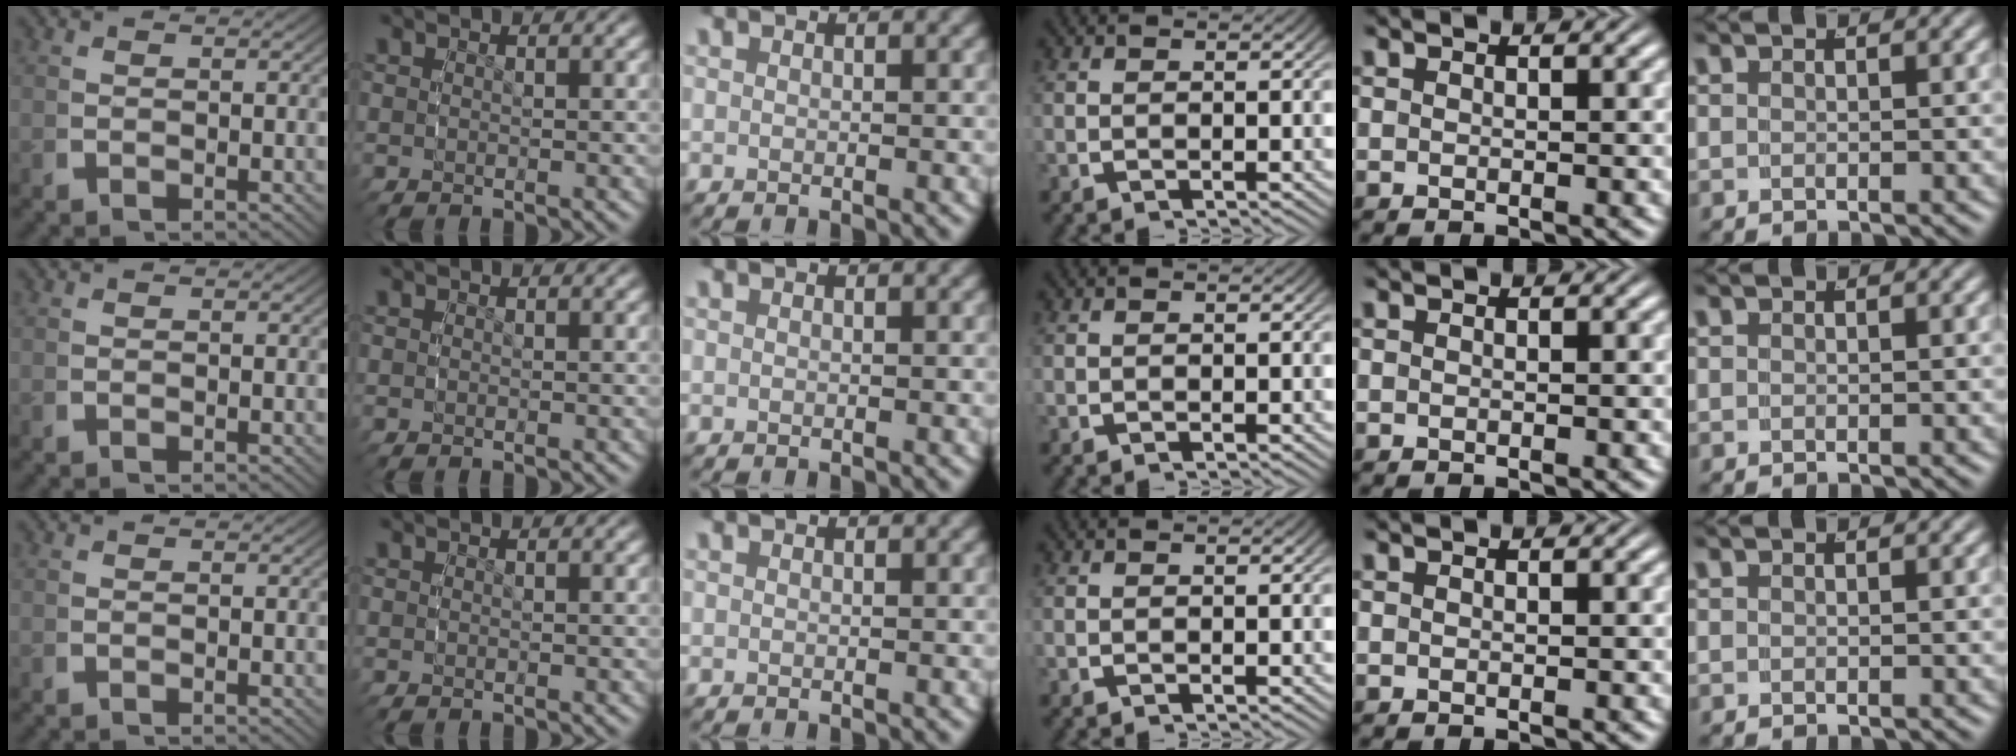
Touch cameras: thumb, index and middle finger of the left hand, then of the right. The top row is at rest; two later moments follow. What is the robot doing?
{"motion": "reach", "object": "toothpaste"}